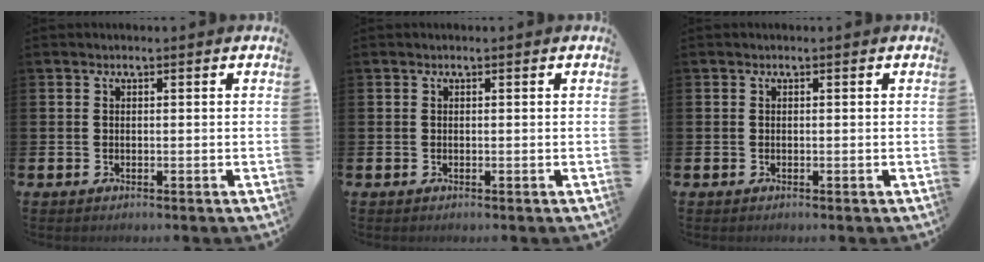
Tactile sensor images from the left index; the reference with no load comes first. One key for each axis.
{"total": 0.0}
{"total": 0.0}